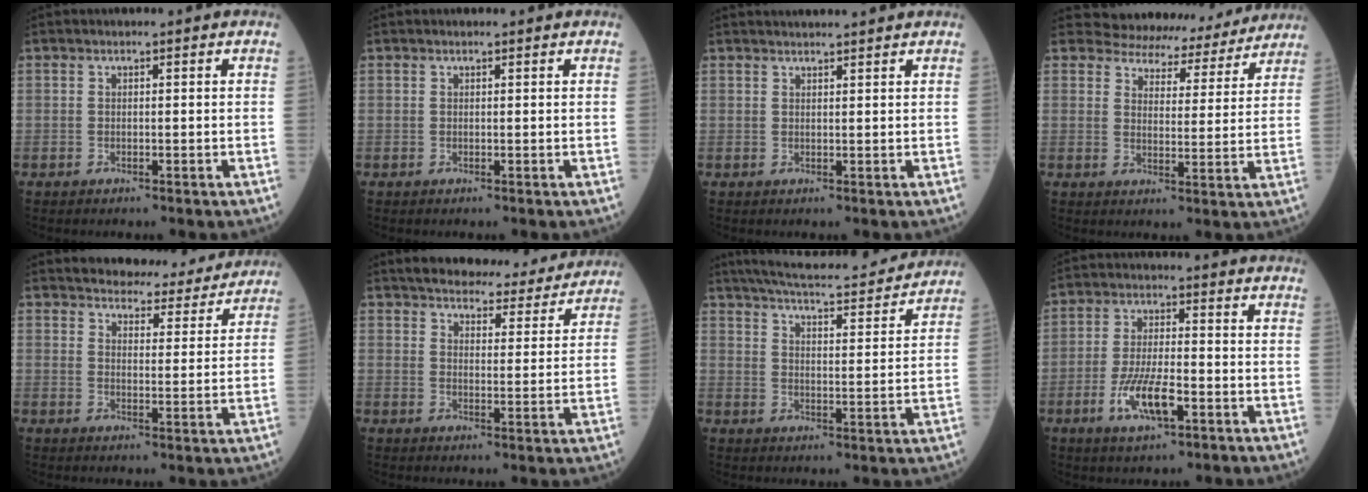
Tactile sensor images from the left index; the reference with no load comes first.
{"total": 0.0}
{"total": 5.6, "force": [5.3, -0.1, 1.7], "torque": [-0.019, 0.027, 0.064]}
{"total": 13.0, "force": [12.5, 3.6, 1.0], "torque": [0.006, -0.005, 0.141]}
{"total": 12.4, "force": [11.8, 2.7, 2.6], "torque": [-0.017, -0.010, 0.137]}
{"total": 16.9, "force": [15.8, 3.8, 4.8], "torque": [-0.047, -0.002, 0.192]}
{"total": 19.6, "force": [17.9, 2.4, 7.7], "torque": [-0.126, 0.001, 0.243]}
{"total": 7.9, "force": [-3.4, 2.0, 6.8], "torque": [-0.137, -0.007, -0.060]}